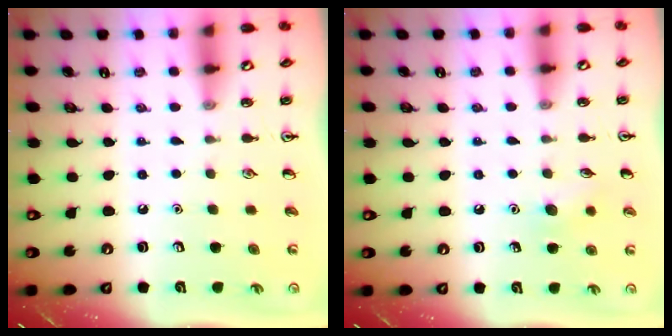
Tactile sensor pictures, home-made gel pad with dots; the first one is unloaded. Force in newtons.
{"total": 6.3, "press": 6.0, "slide": 1.9}